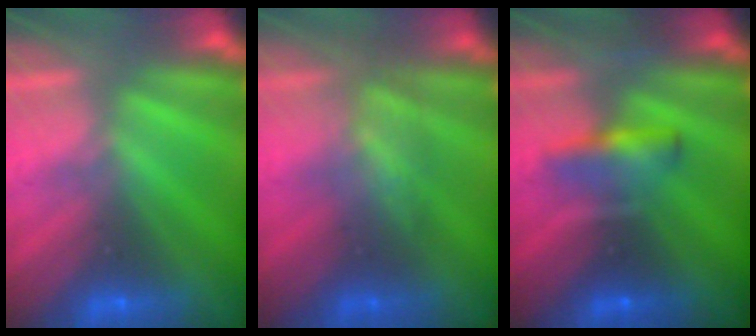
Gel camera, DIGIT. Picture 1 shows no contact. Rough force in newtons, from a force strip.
{"total": 3.2}
{"total": 9.6}